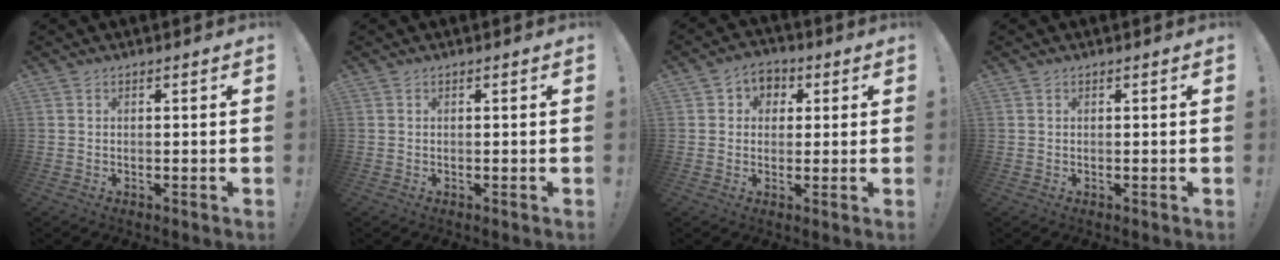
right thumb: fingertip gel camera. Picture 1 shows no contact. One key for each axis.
{"total": 0.0}
{"total": 5.5, "fx": 0.6, "fy": 5.1, "fz": 1.8, "tx": -0.021, "ty": 0.008, "tz": 0.014}
{"total": 0.0}